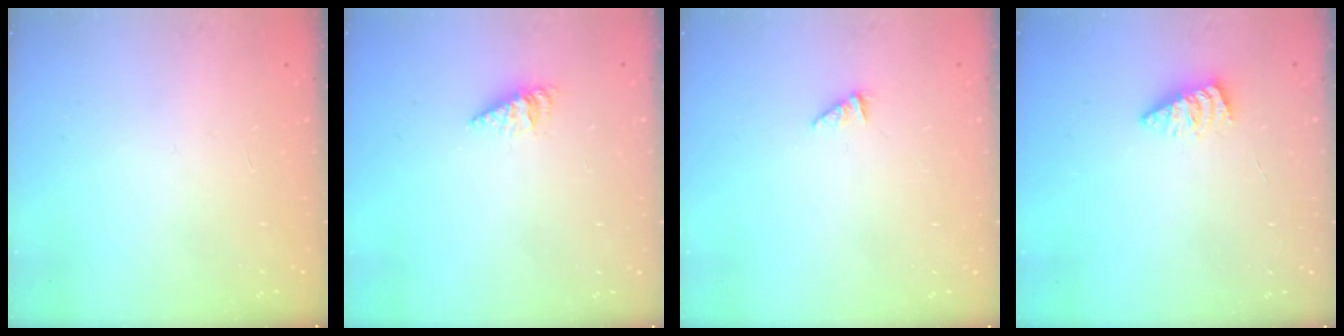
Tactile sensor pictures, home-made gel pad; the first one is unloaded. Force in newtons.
{"total": 2.6, "press": 2.6, "slide": 0.4}
{"total": 1.2, "press": 1.1, "slide": 0.2}
{"total": 2.6, "press": 2.6, "slide": 0.2}